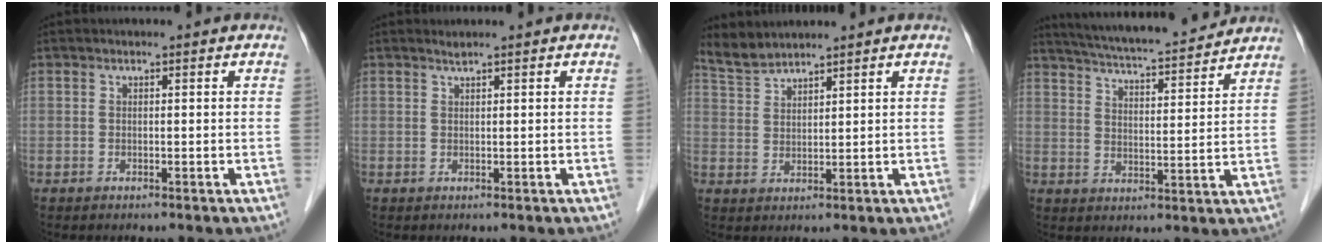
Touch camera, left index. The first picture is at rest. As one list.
[{"total": 0.6, "force": [0.5, -0.2, 0.2], "torque": [-0.010, 0.001, 0.016]}, {"total": 3.7, "force": [3.7, 0.0, 0.2], "torque": [-0.013, 0.010, 0.081]}, {"total": 15.7, "force": [14.3, 1.3, 6.3], "torque": [-0.111, 0.011, 0.214]}]